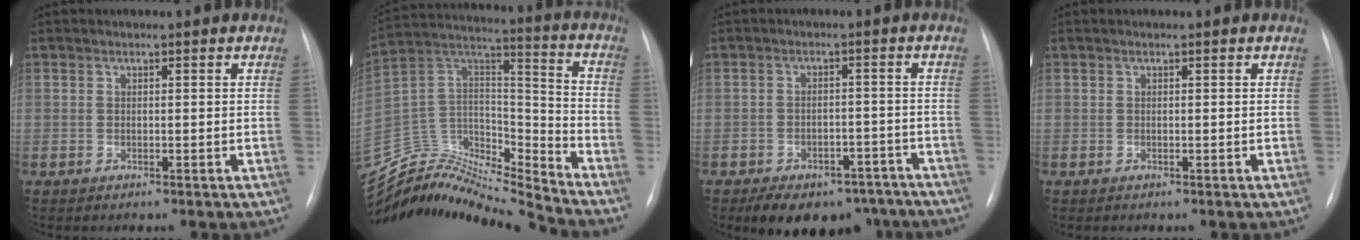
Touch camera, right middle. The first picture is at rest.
{"total": 21.1, "force": [-20.7, 1.1, 3.8], "torque": [-0.068, 0.055, -0.356]}
{"total": 13.7, "force": [-10.2, 7.8, 5.0], "torque": [-0.072, 0.020, -0.124]}
{"total": 0.0}